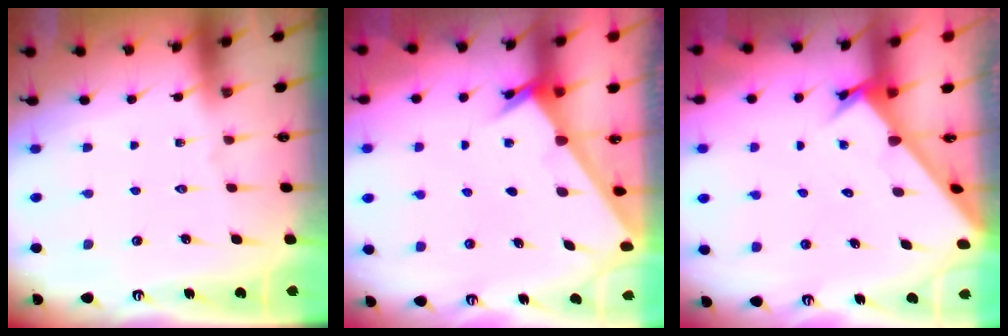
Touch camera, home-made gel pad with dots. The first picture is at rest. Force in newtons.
{"total": 2.3, "press": 2.3, "slide": 0.3}
{"total": 2.7, "press": 2.7, "slide": 0.3}